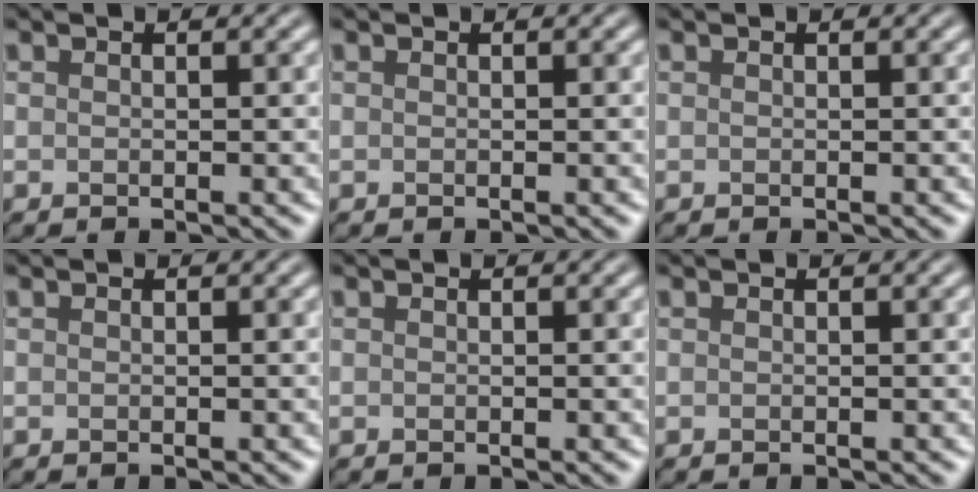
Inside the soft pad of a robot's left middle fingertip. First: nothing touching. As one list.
[{"total": 0.0}, {"total": 0.0}, {"total": 0.0}, {"total": 0.0}, {"total": 0.0}]